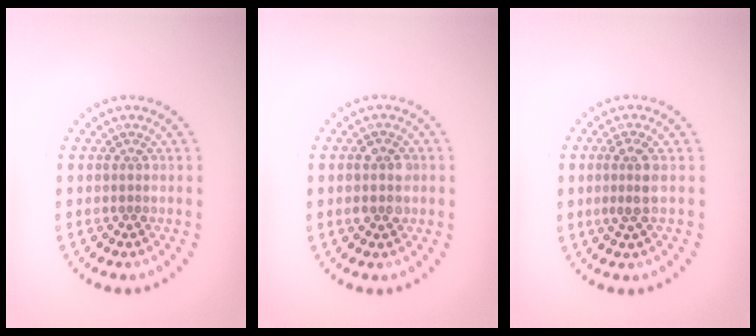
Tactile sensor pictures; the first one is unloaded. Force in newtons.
{"total": 2.4, "press": 2.4, "slide": 0.2}
{"total": 2.0, "press": 1.6, "slide": 1.2}